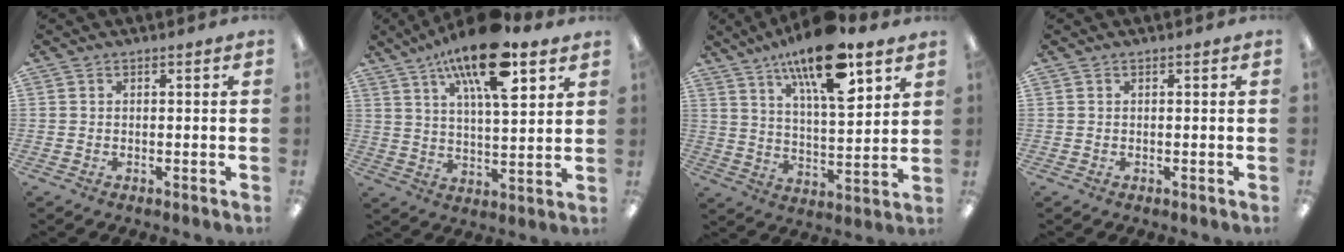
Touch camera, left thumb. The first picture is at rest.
{"total": 18.1, "force": [10.7, 6.3, 13.2], "torque": [-0.215, -0.043, 0.173]}
{"total": 19.1, "force": [12.4, 6.2, 13.1], "torque": [-0.213, -0.062, 0.200]}
{"total": 0.0}